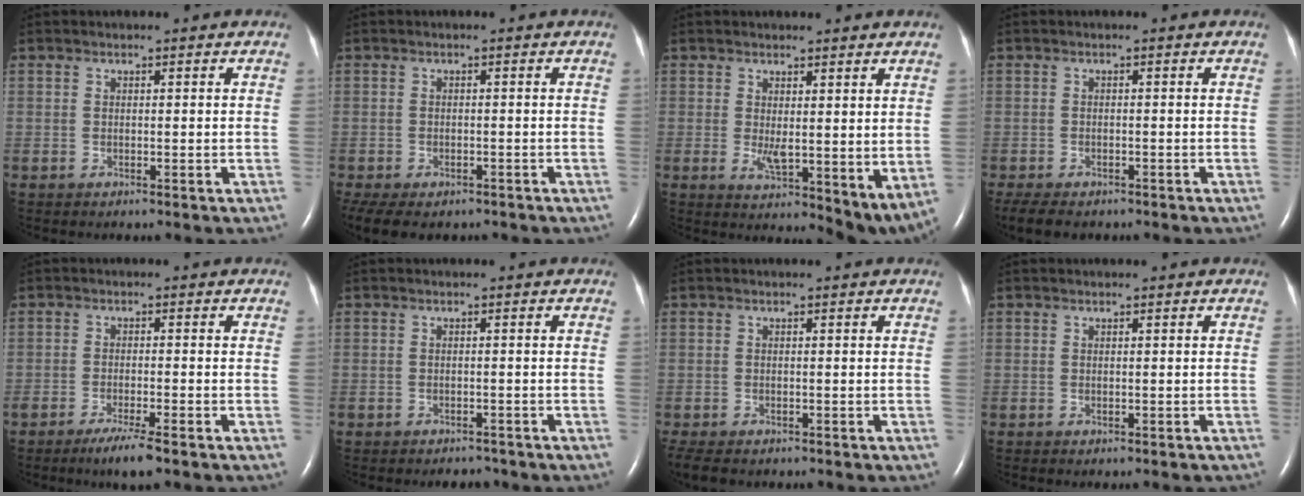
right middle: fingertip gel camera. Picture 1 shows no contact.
{"total": 11.7, "force": [-8.2, 6.3, 5.6], "torque": [-0.142, -0.016, -0.104]}
{"total": 5.3, "force": [0.2, 1.6, 5.0], "torque": [-0.081, -0.007, 0.016]}
{"total": 7.0, "force": [-5.5, 2.8, 3.3], "torque": [-0.058, -0.013, -0.078]}
{"total": 4.7, "force": [-3.3, 0.2, 3.4], "torque": [-0.065, -0.011, -0.058]}
{"total": 2.5, "force": [-2.2, 1.2, 0.3], "torque": [-0.009, 0.000, -0.031]}
{"total": 5.7, "force": [-4.4, 2.3, 2.7], "torque": [-0.049, -0.013, -0.067]}
{"total": 0.8, "force": [-0.7, 0.4, 0.3], "torque": [-0.003, 0.000, -0.007]}